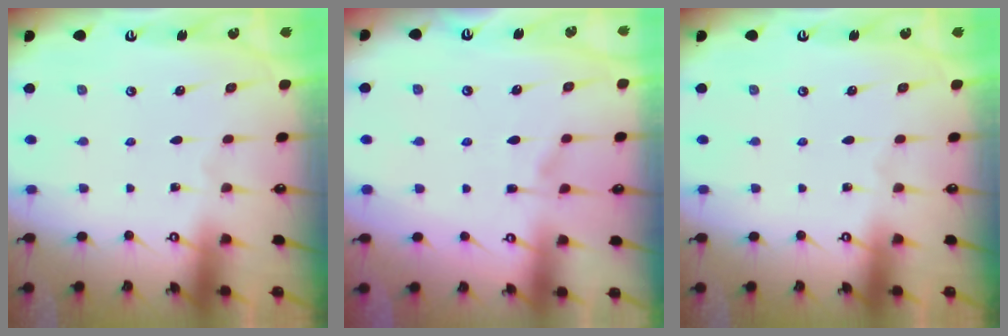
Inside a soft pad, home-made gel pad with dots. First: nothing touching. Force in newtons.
{"total": 1.3, "press": 0.3, "slide": 1.2}
{"total": 0.0}